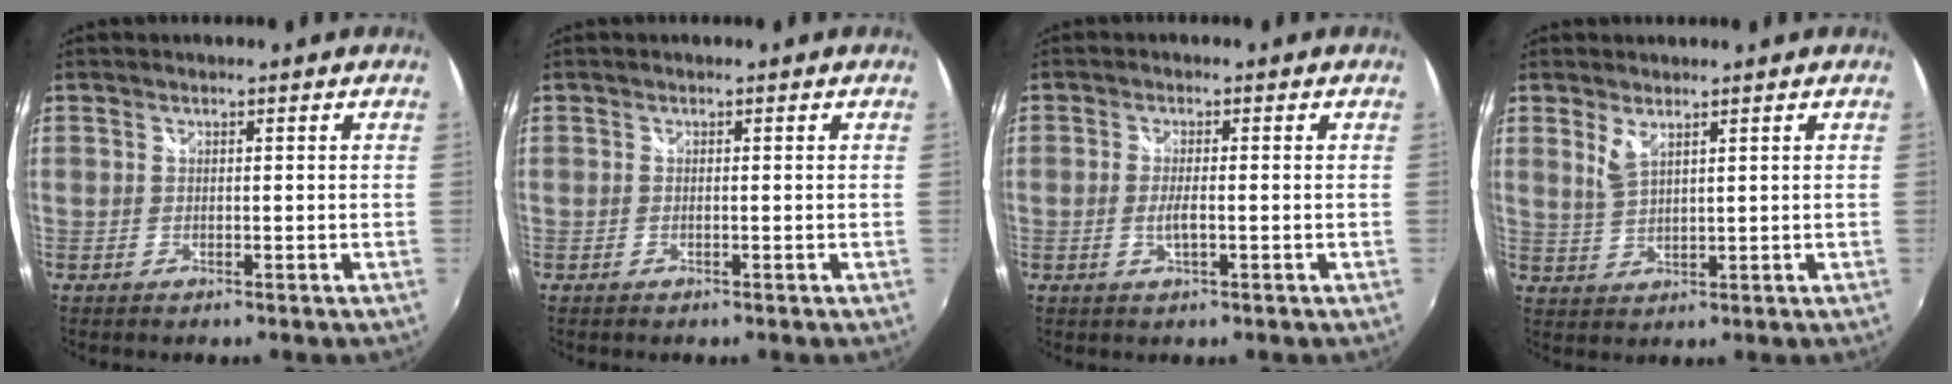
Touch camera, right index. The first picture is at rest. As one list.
[{"total": 0.0}, {"total": 2.4, "force": [-0.6, 0.3, 2.3], "torque": [-0.046, -0.004, -0.010]}, {"total": 3.1, "force": [1.9, 0.9, 2.3], "torque": [-0.046, -0.005, 0.038]}]